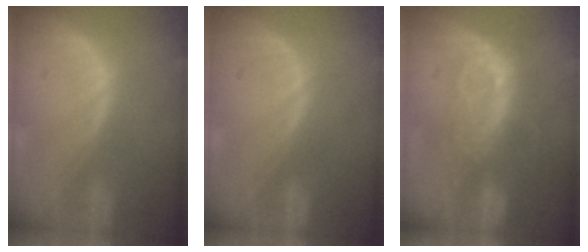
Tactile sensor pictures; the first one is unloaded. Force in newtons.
{"total": 0.0}
{"total": 9.2, "press": 8.1, "slide": 4.3}